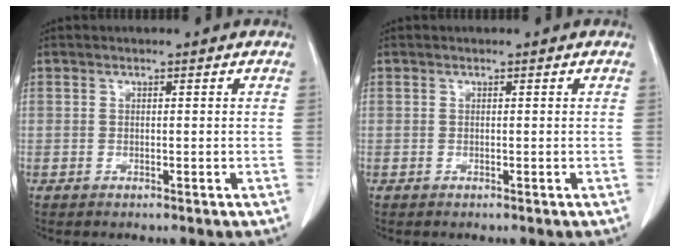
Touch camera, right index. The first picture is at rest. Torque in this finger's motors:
{"motor_torque": [0.00, 0.00, 0.00, 0.00]}